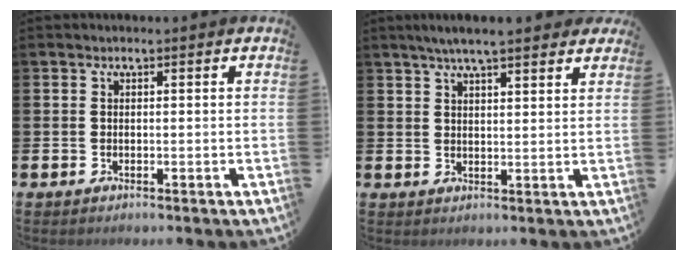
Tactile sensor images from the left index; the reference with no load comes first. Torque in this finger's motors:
{"motor_torque": [1.05, -1.09, 0.57, 0.18]}